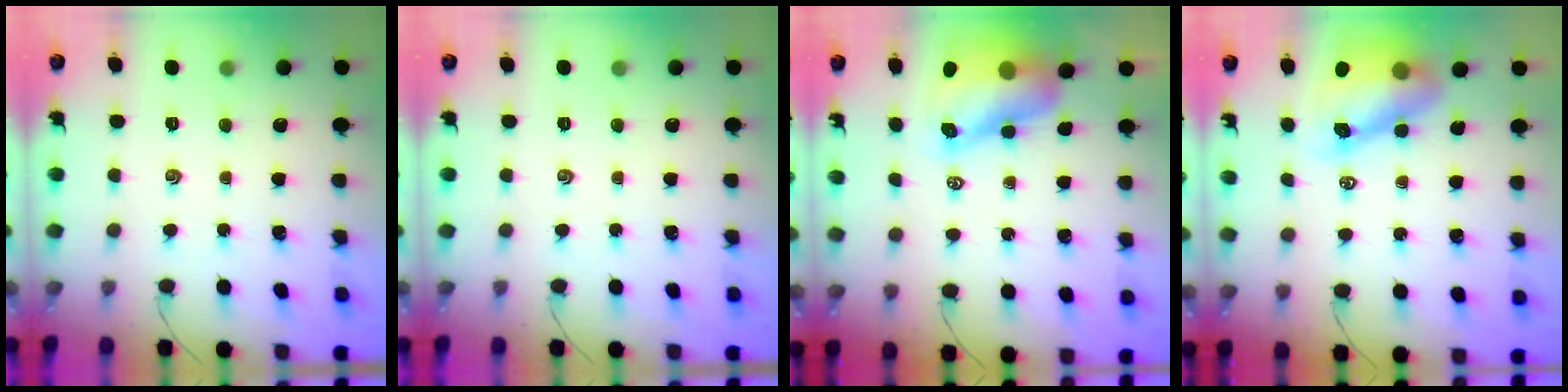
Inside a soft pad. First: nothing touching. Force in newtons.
{"total": 0.0}
{"total": 10.7, "press": 10.0, "slide": 3.7}
{"total": 9.9, "press": 9.5, "slide": 2.8}